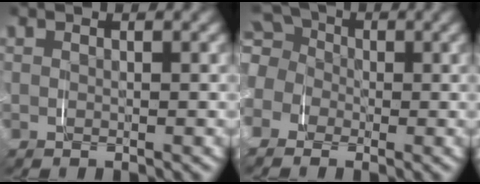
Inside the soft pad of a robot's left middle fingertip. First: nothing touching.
{"total": 9.3, "force": [-0.5, 8.6, 3.5], "torque": [-0.099, -0.006, -0.032]}